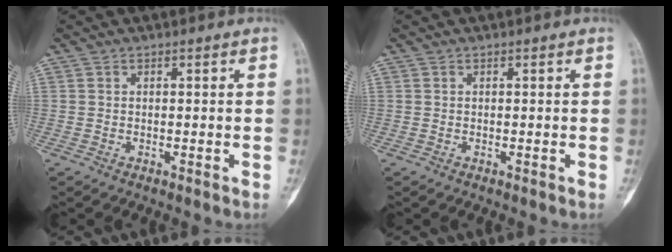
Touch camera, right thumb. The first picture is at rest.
{"total": 0.0}